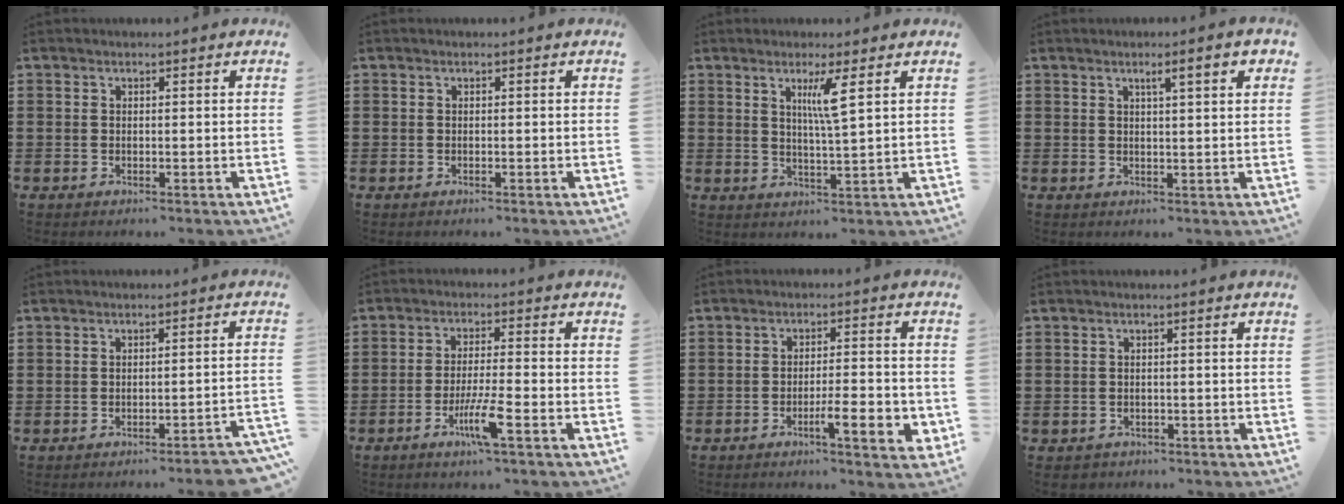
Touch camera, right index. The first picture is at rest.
{"total": 0.0}
{"total": 4.3, "force": [1.9, -0.4, 3.8], "torque": [-0.081, -0.005, 0.029]}
{"total": 3.6, "force": [1.6, 0.3, 3.2], "torque": [-0.057, -0.001, 0.023]}
{"total": 2.2, "force": [-2.0, -0.2, 0.6], "torque": [-0.014, -0.002, -0.044]}
{"total": 6.2, "force": [-3.1, 0.2, 5.4], "torque": [-0.107, -0.014, -0.057]}
{"total": 6.5, "force": [-2.7, 1.3, 5.8], "torque": [-0.090, -0.002, -0.041]}
{"total": 1.1, "force": [-0.9, 0.6, -0.1], "torque": [-0.002, 0.005, -0.022]}